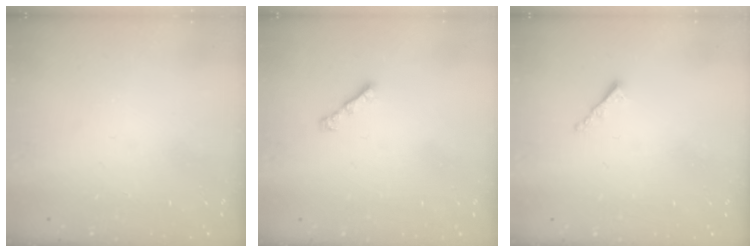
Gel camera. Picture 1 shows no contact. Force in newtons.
{"total": 2.6, "press": 2.5, "slide": 0.7}
{"total": 1.2, "press": 1.1, "slide": 0.5}